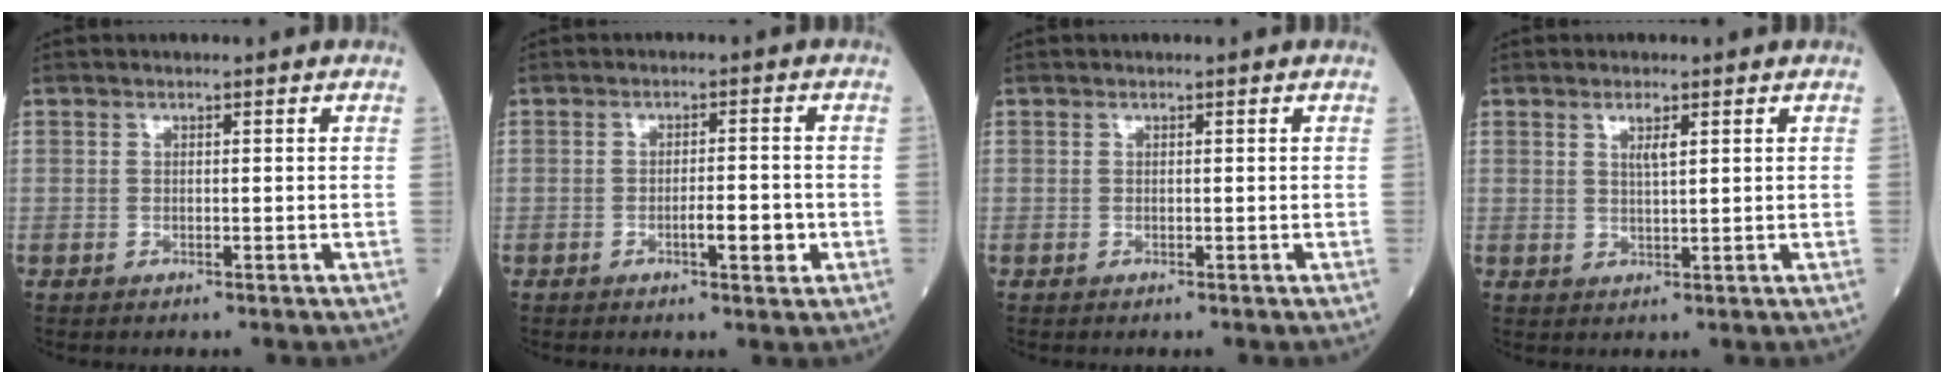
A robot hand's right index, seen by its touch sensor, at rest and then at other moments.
{"total": 3.7, "force": [-1.3, 0.8, 3.4], "torque": [-0.050, 0.003, -0.016]}
{"total": 0.0}
{"total": 2.2, "force": [1.1, 0.3, 1.9], "torque": [-0.038, 0.000, 0.020]}